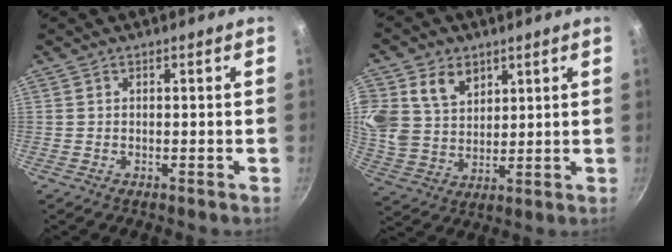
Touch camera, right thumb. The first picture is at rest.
{"total": 15.0, "force": [6.3, 11.4, 7.6], "torque": [-0.160, -0.009, 0.128]}